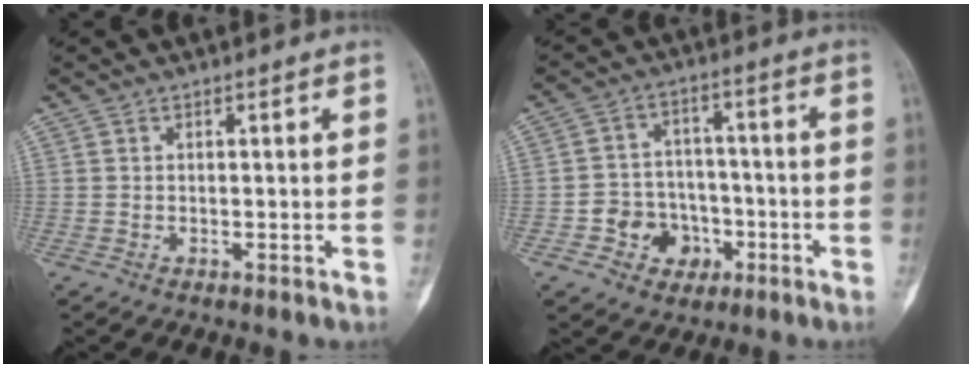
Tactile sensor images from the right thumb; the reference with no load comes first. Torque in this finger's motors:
{"motor_torque": [0.43, 0.26, 0.20, -0.37, 0.11]}